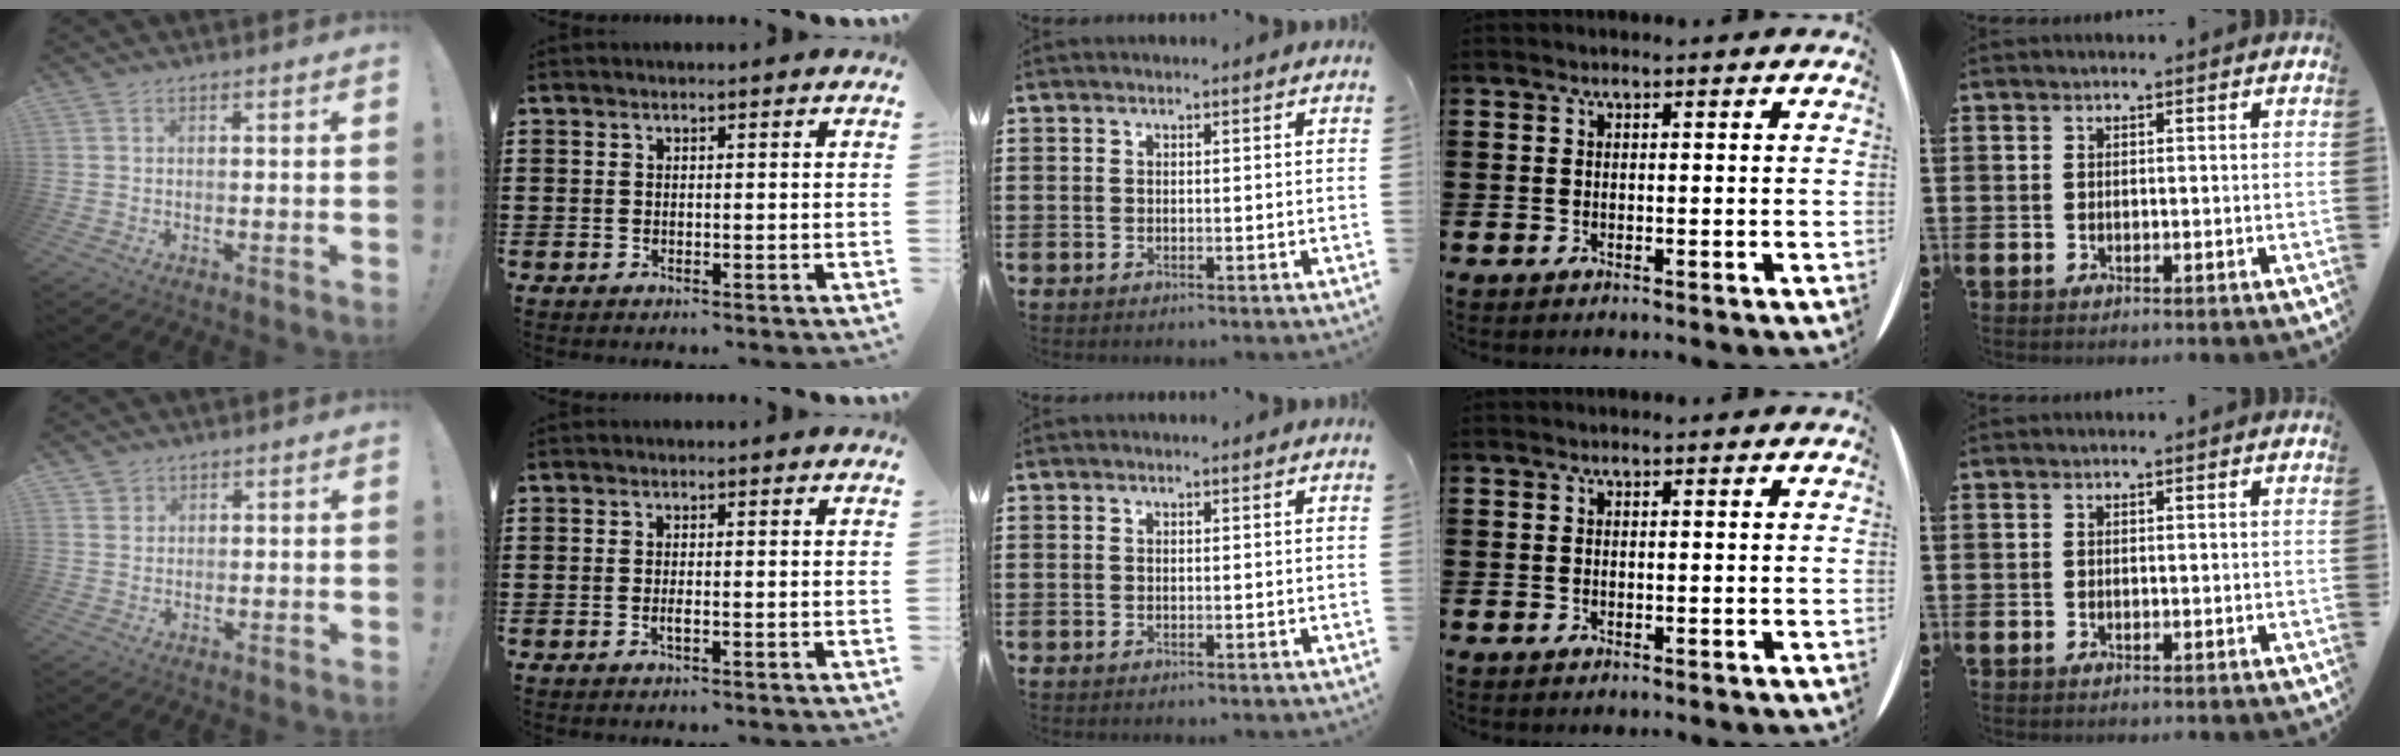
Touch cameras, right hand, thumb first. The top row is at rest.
{"thumb": {"total": 2.0, "force": [1.1, 1.7, 0.0], "torque": [0.011, -0.009, 0.018]}, "index": {"total": 1.0, "force": [-0.4, 0.2, 0.9], "torque": [-0.018, -0.004, -0.007]}}